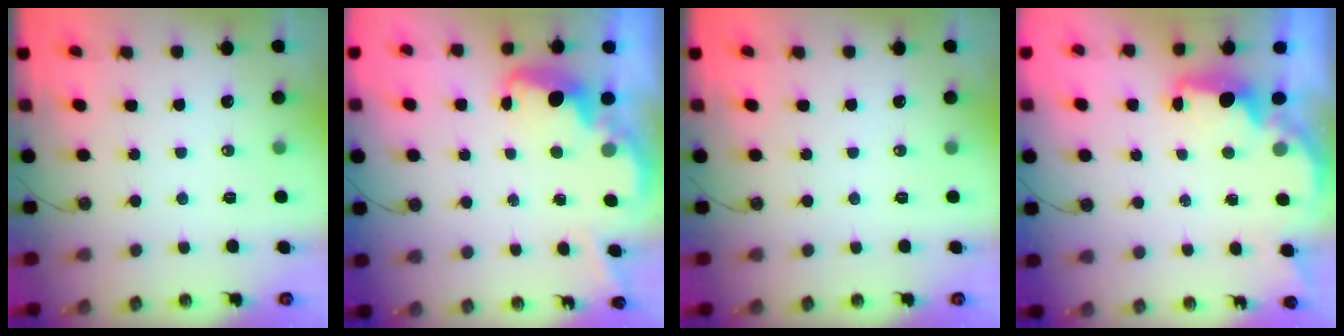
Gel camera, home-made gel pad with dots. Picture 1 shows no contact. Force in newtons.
{"total": 3.6, "press": 3.6, "slide": 0.6}
{"total": 0.0}
{"total": 2.7, "press": 2.6, "slide": 0.9}